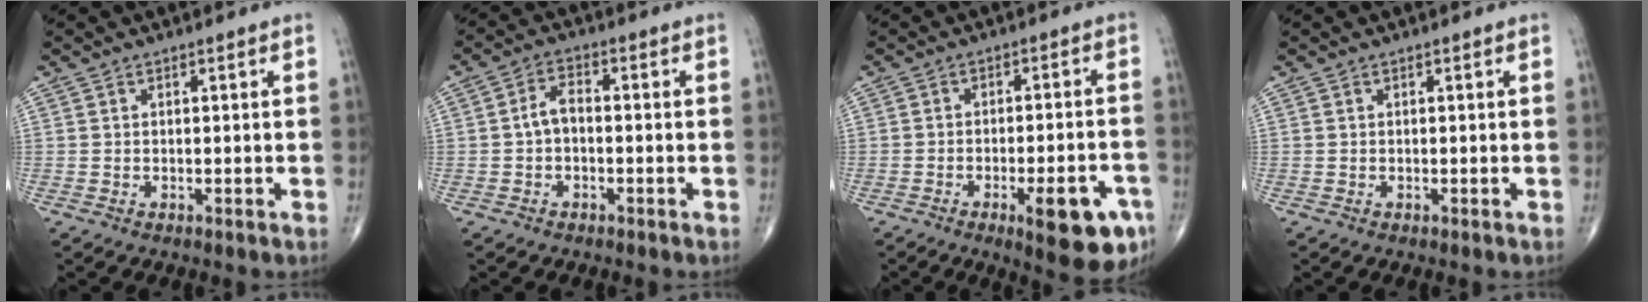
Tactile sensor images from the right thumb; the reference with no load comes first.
{"total": 3.8, "force": [-0.5, 2.2, 3.0], "torque": [-0.051, 0.017, -0.016]}
{"total": 11.9, "force": [-5.6, 3.4, 9.9], "torque": [-0.117, 0.018, -0.068]}
{"total": 0.0}